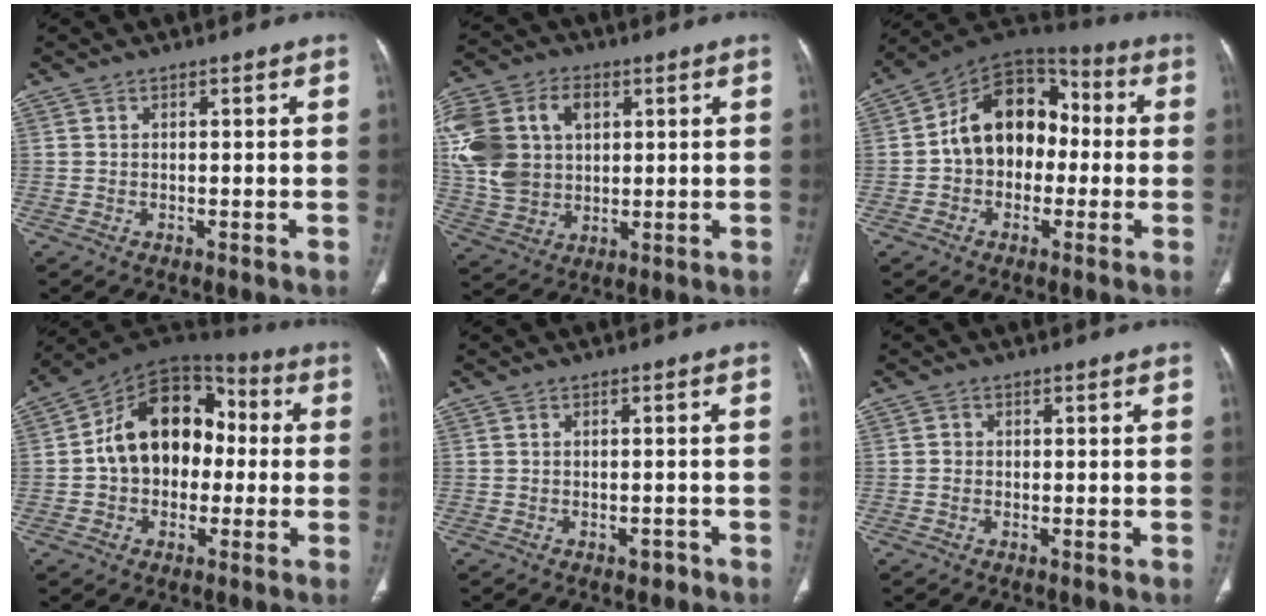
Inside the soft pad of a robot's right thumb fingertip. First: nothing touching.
{"total": 17.6, "force": [3.8, 13.1, 11.2], "torque": [-0.230, 0.009, 0.076]}
{"total": 15.3, "force": [-0.4, 11.4, 10.2], "torque": [-0.123, 0.047, -0.021]}
{"total": 17.0, "force": [0.1, 12.5, 11.5], "torque": [-0.142, 0.047, -0.010]}
{"total": 1.3, "force": [-0.8, 0.8, 0.6], "torque": [-0.005, 0.003, -0.011]}
{"total": 0.9, "force": [-0.1, 0.8, 0.4], "torque": [-0.003, 0.002, -0.005]}